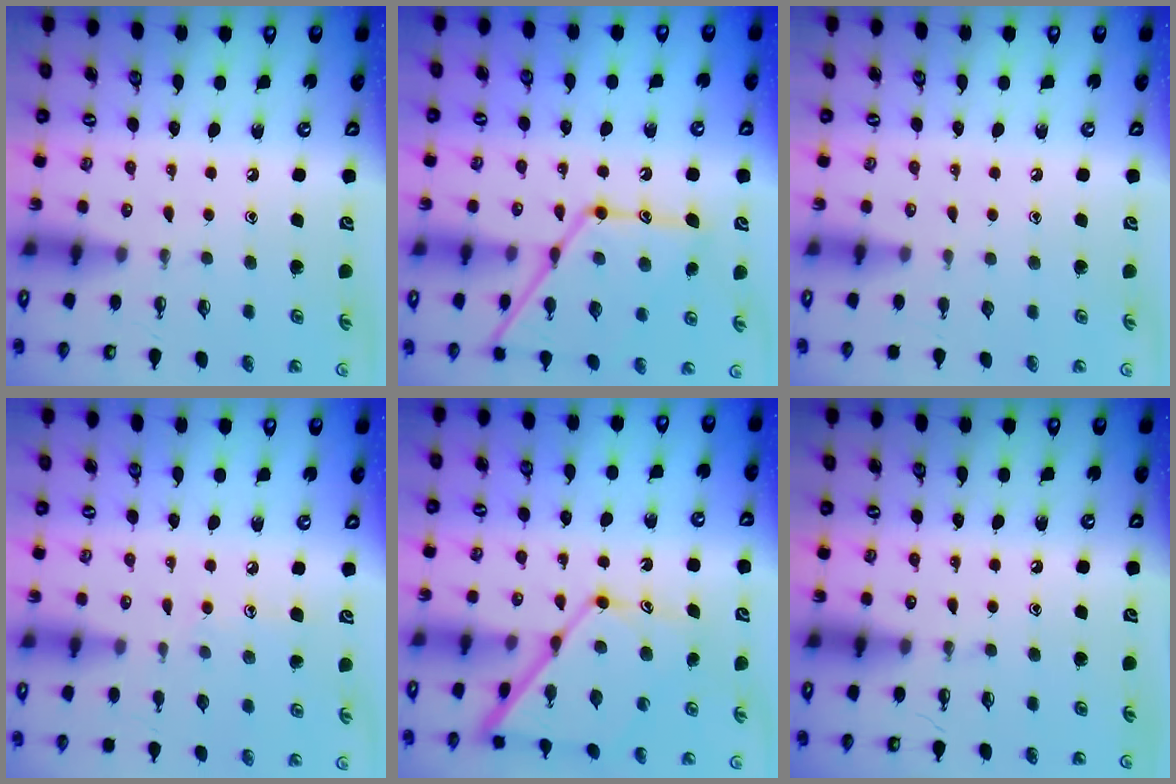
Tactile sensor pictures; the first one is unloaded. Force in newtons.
{"total": 16.1, "press": 16.0, "slide": 1.2}
{"total": 0.0}
{"total": 5.8, "press": 5.8, "slide": 0.6}
{"total": 13.9, "press": 13.9, "slide": 1.0}
{"total": 0.0}